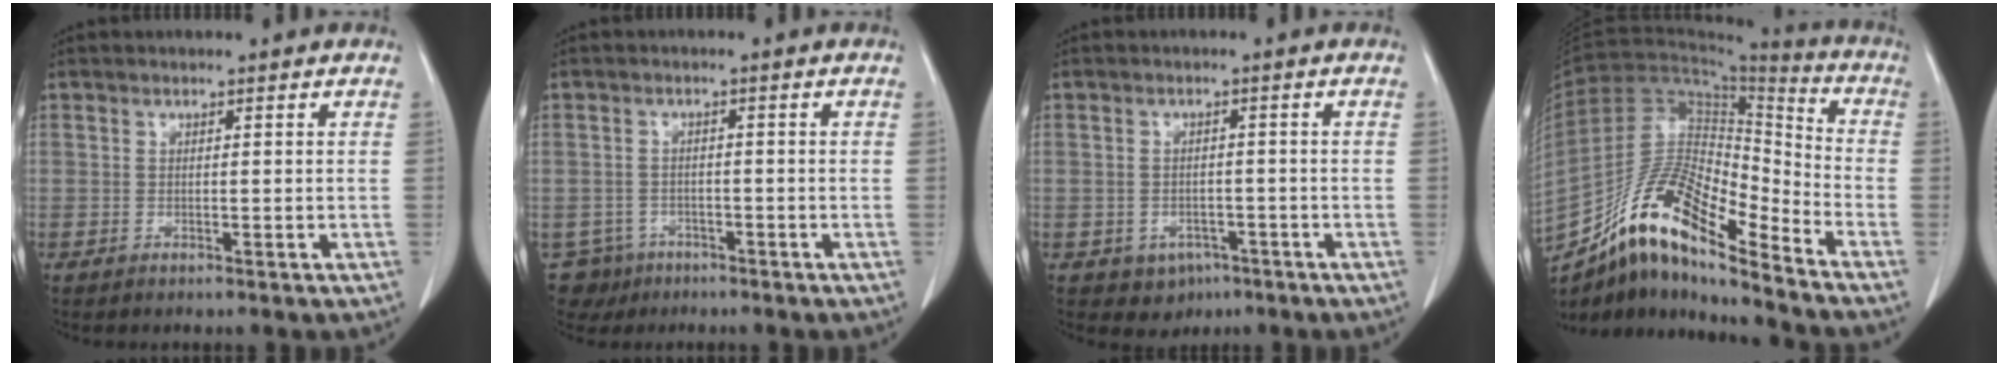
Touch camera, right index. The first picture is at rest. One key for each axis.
{"total": 4.9, "fx": -2.9, "fy": 4.0, "fz": -0.3, "tx": 0.007, "ty": 0.007, "tz": -0.047}
{"total": 4.1, "fx": -2.3, "fy": 3.2, "fz": 1.1, "tx": -0.007, "ty": 0.009, "tz": -0.023}
{"total": 16.5, "fx": -12.1, "fy": 3.3, "fz": 10.7, "tx": -0.199, "ty": 0.023, "tz": -0.217}